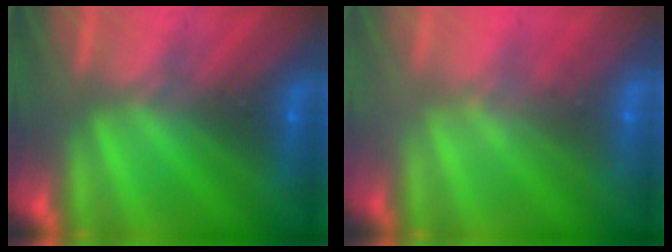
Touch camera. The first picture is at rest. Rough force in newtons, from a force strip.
{"total": 1.7}